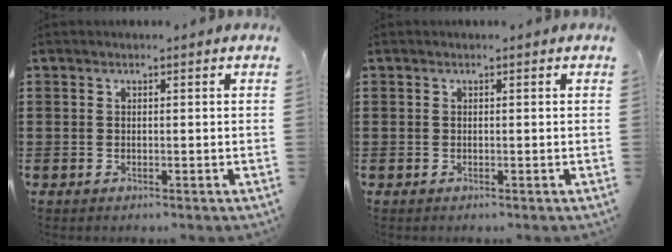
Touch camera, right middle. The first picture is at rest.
{"total": 0.0}